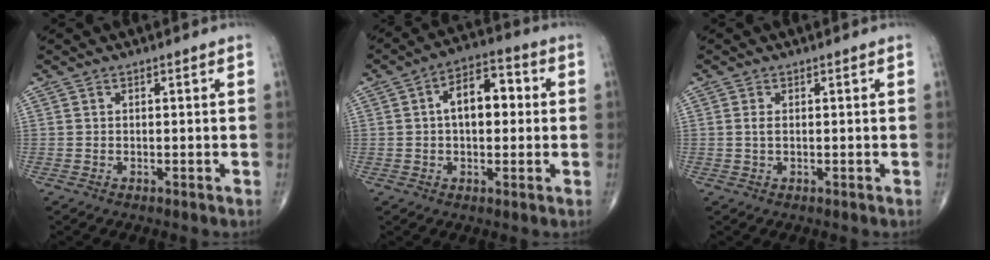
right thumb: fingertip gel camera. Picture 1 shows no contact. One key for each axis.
{"total": 9.8, "fx": 1.0, "fy": 5.6, "fz": 7.9, "tx": -0.102, "ty": 0.025, "tz": 0.009}
{"total": 1.4, "fx": 0.1, "fy": 0.7, "fz": 1.2, "tx": -0.026, "ty": 0.001, "tz": 0.004}